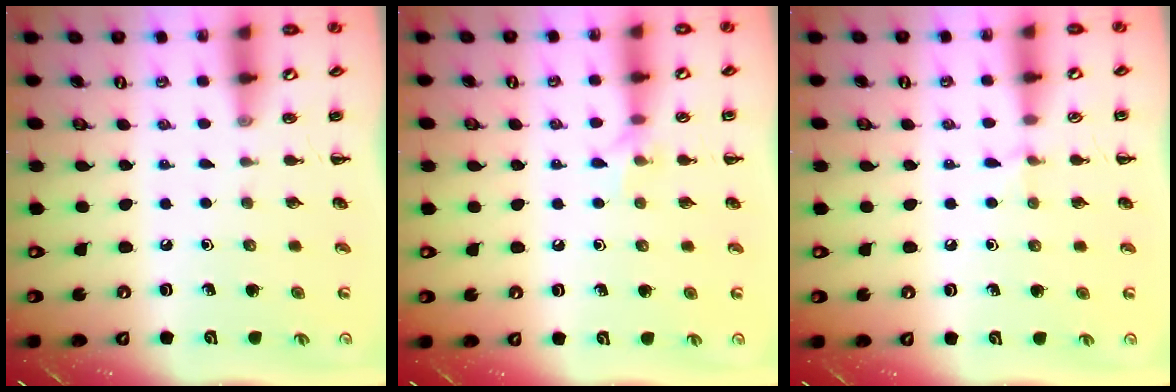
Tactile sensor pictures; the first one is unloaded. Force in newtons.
{"total": 5.9, "press": 5.8, "slide": 1.1}
{"total": 4.2, "press": 3.9, "slide": 1.6}